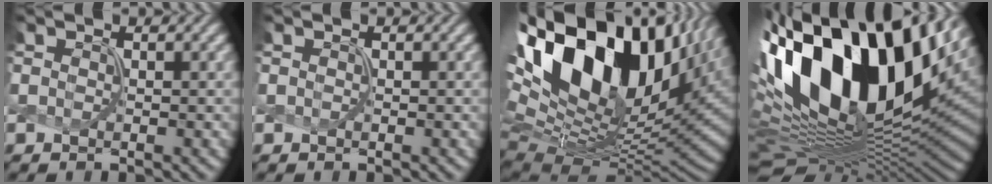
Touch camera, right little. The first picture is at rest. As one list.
[{"total": 0.0}, {"total": 19.0, "force": [5.9, 10.8, 14.5], "torque": [-0.264, 0.019, 0.123]}, {"total": 18.3, "force": [5.2, 10.1, 14.4], "torque": [-0.253, 0.022, 0.093]}]